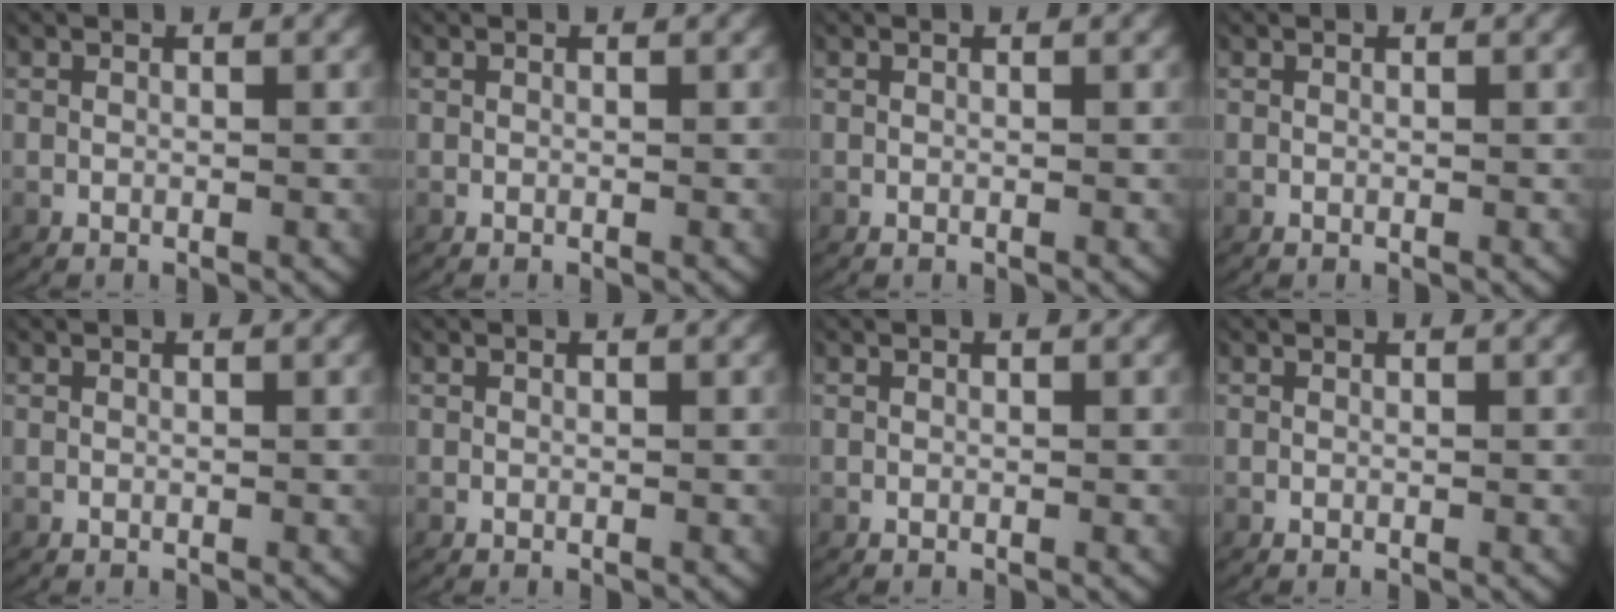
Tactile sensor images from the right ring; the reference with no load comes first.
{"total": 0.0}
{"total": 0.0}
{"total": 0.0}
{"total": 0.0}
{"total": 0.0}
{"total": 0.0}
{"total": 0.0}